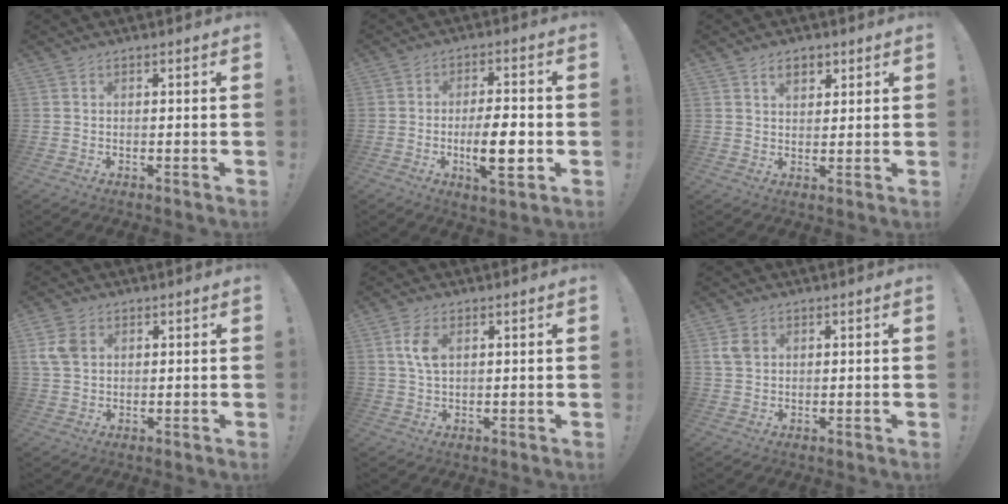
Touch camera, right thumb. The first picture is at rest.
{"total": 11.2, "force": [-2.8, 2.8, 10.4], "torque": [-0.171, -0.002, -0.052]}
{"total": 4.6, "force": [2.6, 3.0, 2.4], "torque": [-0.028, -0.007, 0.043]}
{"total": 6.5, "force": [2.0, 4.8, 4.0], "torque": [-0.082, 0.003, 0.039]}
{"total": 5.8, "force": [1.7, 3.2, 4.5], "torque": [-0.088, -0.005, 0.025]}
{"total": 3.9, "force": [1.4, 2.9, 2.3], "torque": [-0.037, 0.002, 0.027]}